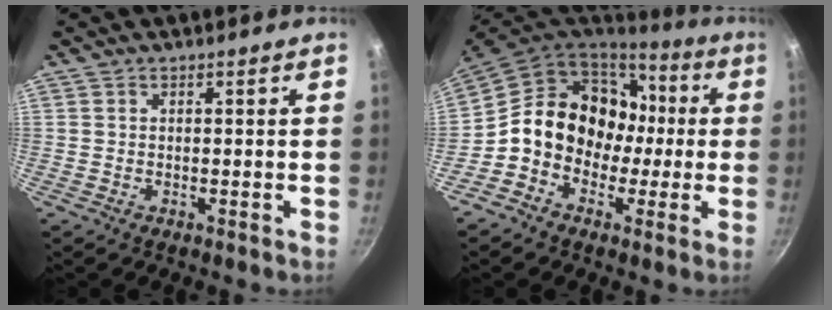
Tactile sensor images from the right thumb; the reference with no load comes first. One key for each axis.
{"total": 17.0, "fx": -0.4, "fy": 14.1, "fz": 9.5, "tx": -0.112, "ty": 0.058, "tz": -0.018}